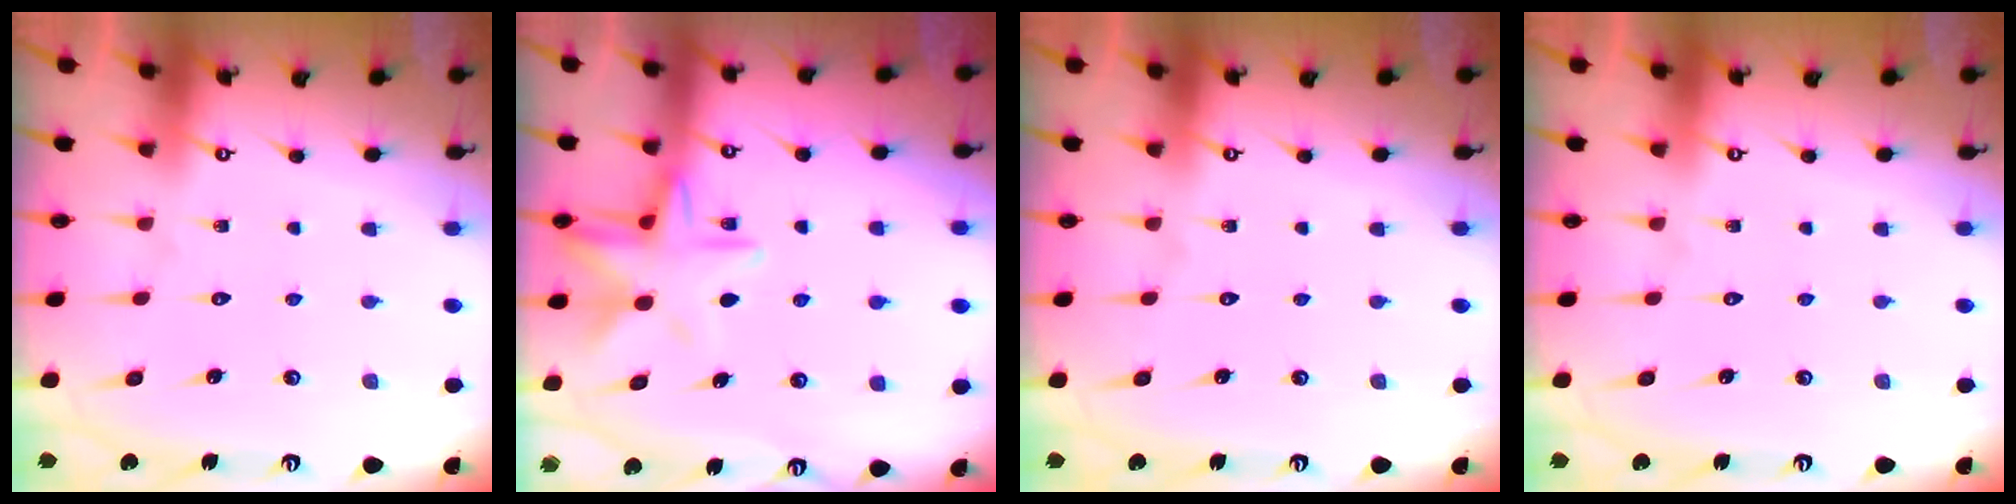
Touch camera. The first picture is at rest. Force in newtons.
{"total": 10.7, "press": 10.6, "slide": 0.9}
{"total": 0.0}
{"total": 0.0}